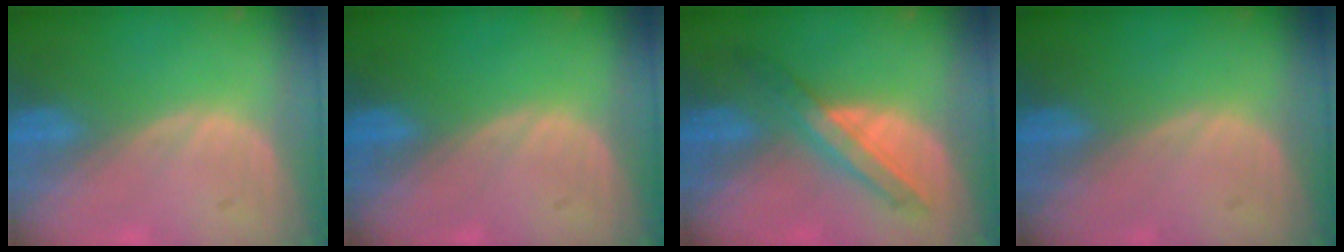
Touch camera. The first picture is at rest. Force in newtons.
{"total": 0.0}
{"total": 6.1, "press": 6.0, "slide": 1.0}
{"total": 0.0}